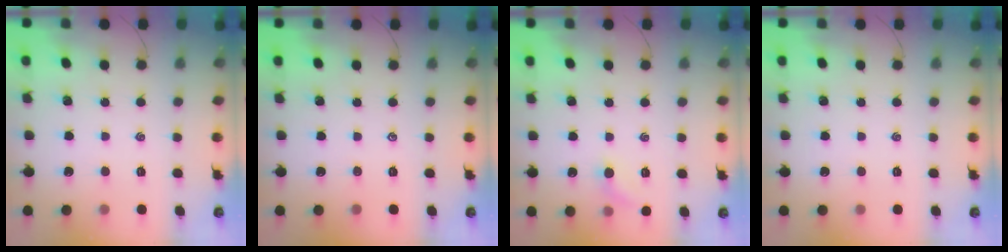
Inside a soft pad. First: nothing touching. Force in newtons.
{"total": 0.0}
{"total": 5.2, "press": 4.9, "slide": 1.7}
{"total": 0.0}